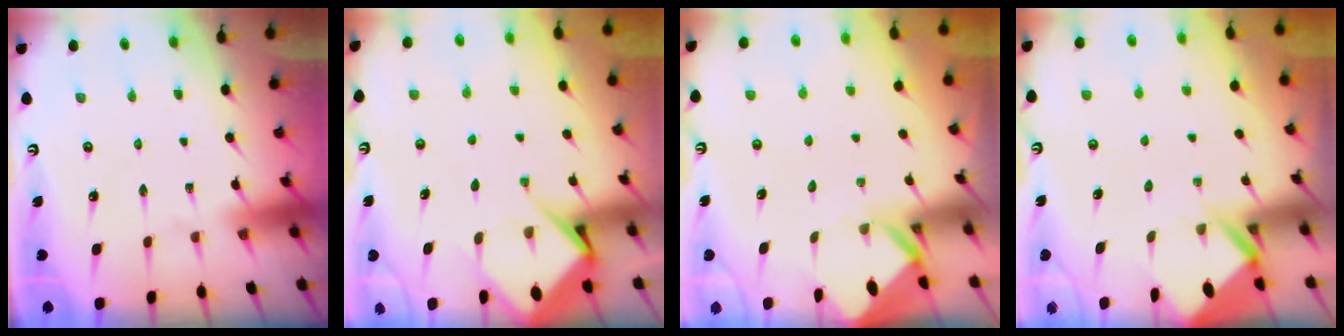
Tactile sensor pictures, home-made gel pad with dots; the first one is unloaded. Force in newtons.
{"total": 9.0, "press": 8.9, "slide": 1.2}
{"total": 3.2, "press": 3.2, "slide": 0.2}
{"total": 3.8, "press": 3.8, "slide": 0.3}